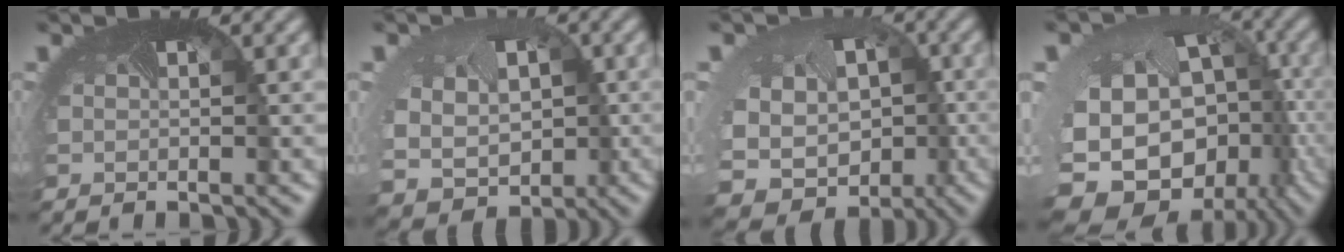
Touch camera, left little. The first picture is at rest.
{"total": 8.1, "force": [-0.8, 6.9, 4.2], "torque": [-0.086, -0.034, -0.011]}
{"total": 13.6, "force": [-3.0, 11.0, 7.5], "torque": [-0.156, -0.036, -0.028]}
{"total": 20.2, "force": [-7.0, 14.9, 11.8], "torque": [-0.205, -0.101, -0.093]}